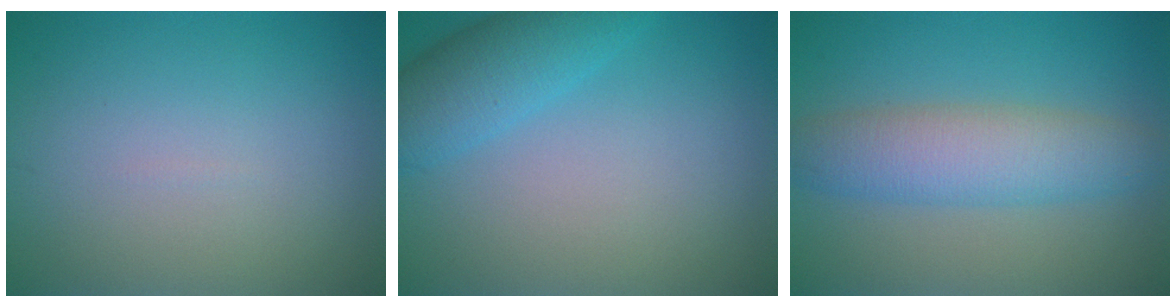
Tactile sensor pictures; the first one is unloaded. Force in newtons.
{"total": 4.4, "press": 4.4, "slide": 0.2}
{"total": 5.7, "press": 5.6, "slide": 0.3}